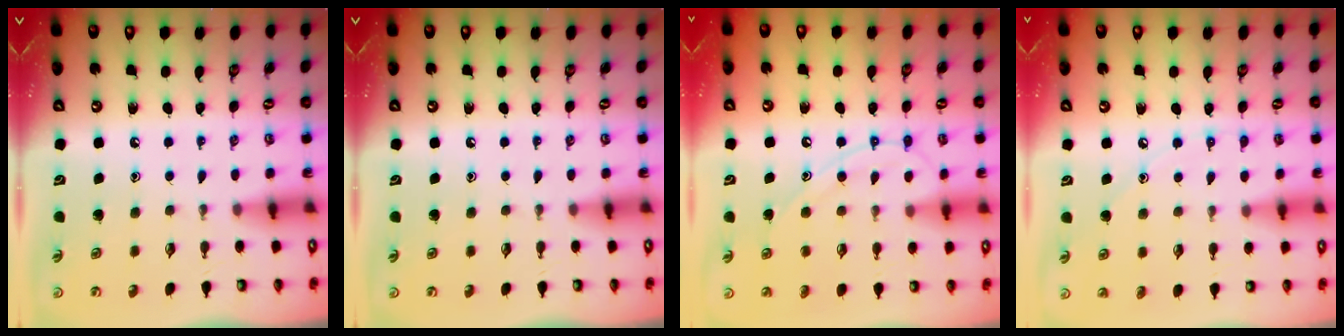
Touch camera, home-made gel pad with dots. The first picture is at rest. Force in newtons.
{"total": 0.0}
{"total": 10.7, "press": 10.7, "slide": 0.9}
{"total": 6.3, "press": 6.2, "slide": 0.7}